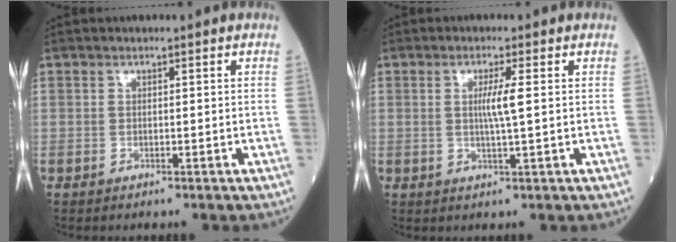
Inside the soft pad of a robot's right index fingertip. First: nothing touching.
{"total": 3.4, "force": [0.5, -0.5, 3.3], "torque": [-0.067, -0.005, 0.010]}